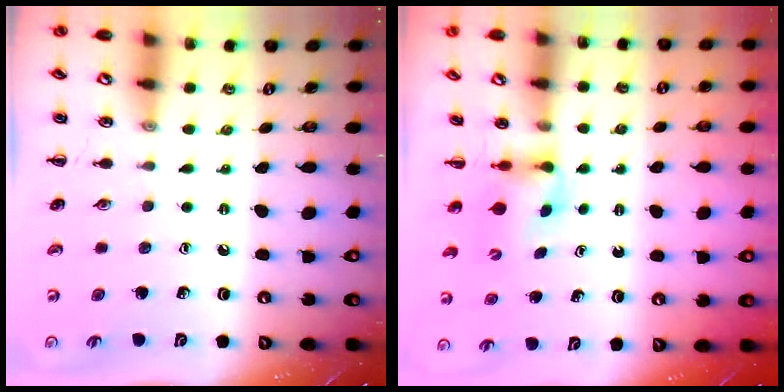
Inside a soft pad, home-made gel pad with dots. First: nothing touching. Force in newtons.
{"total": 2.9, "press": 2.6, "slide": 1.2}